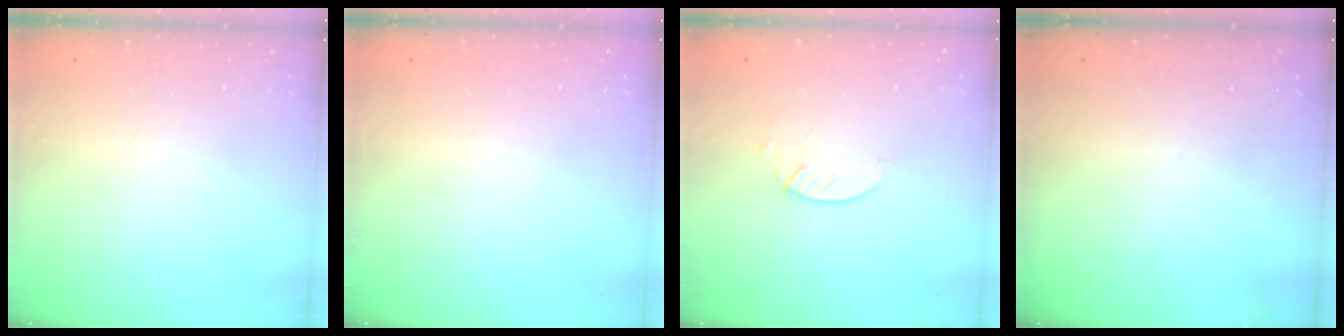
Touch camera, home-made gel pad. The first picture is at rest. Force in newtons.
{"total": 0.0}
{"total": 1.3, "press": 1.3, "slide": 0.1}
{"total": 0.0}